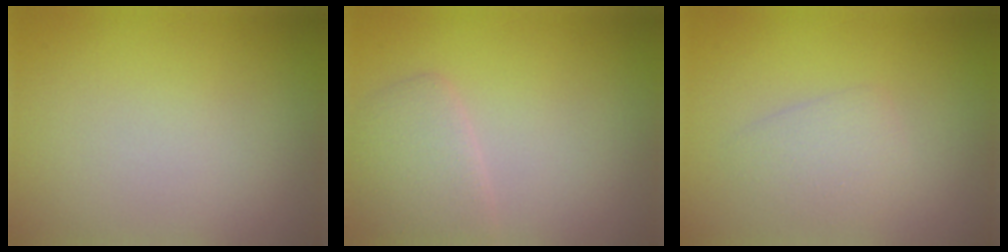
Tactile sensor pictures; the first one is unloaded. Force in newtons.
{"total": 2.7, "press": 2.7, "slide": 0.1}
{"total": 2.1, "press": 2.1, "slide": 0.1}